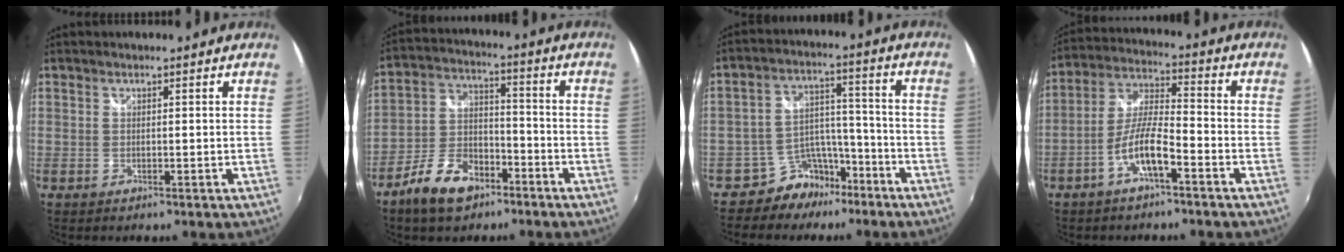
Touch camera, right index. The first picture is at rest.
{"total": 10.8, "force": [-6.5, 6.7, 5.4], "torque": [-0.127, 0.016, -0.106]}
{"total": 8.6, "force": [-6.7, 5.3, 1.4], "torque": [-0.021, 0.045, -0.105]}
{"total": 8.5, "force": [-4.6, 1.7, 6.9], "torque": [-0.151, 0.008, -0.087]}